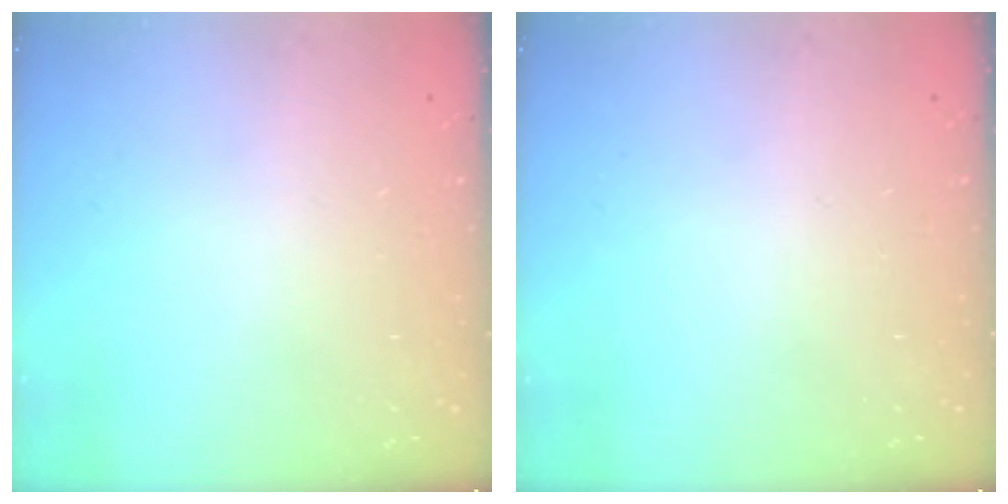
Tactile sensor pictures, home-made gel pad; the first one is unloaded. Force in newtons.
{"total": 0.0}